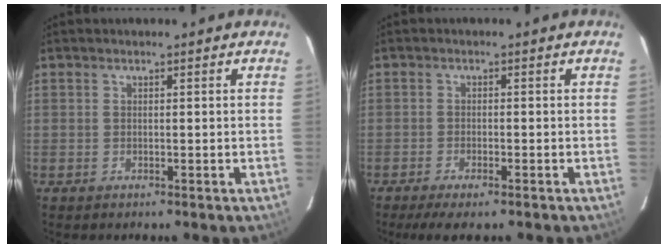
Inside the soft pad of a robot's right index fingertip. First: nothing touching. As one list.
[{"total": 5.3, "force": [-4.1, 1.1, 3.3], "torque": [-0.081, -0.019, -0.070]}]